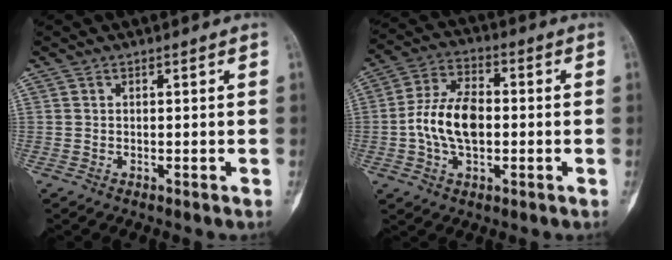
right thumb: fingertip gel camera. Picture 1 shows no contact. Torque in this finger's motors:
{"motor_torque": [0.53, 0.55, 0.71, -0.63, 0.10]}